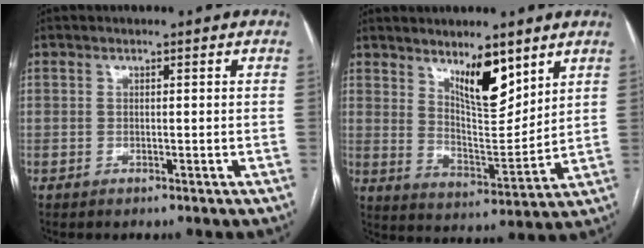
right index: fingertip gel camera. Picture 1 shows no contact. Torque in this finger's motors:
{"motor_torque": [1.00, 1.01, 0.35, 0.11]}